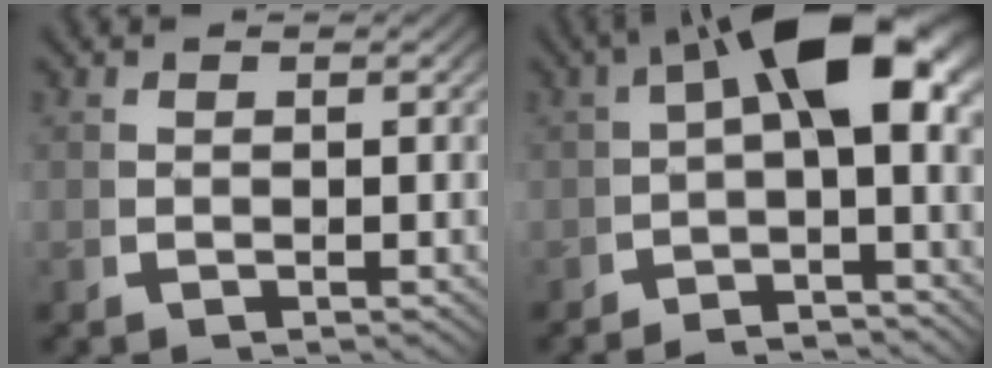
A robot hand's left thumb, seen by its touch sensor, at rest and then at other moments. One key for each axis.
{"total": 8.5, "fx": -0.8, "fy": 3.7, "fz": 7.6, "tx": -0.100, "ty": -0.004, "tz": -0.014}